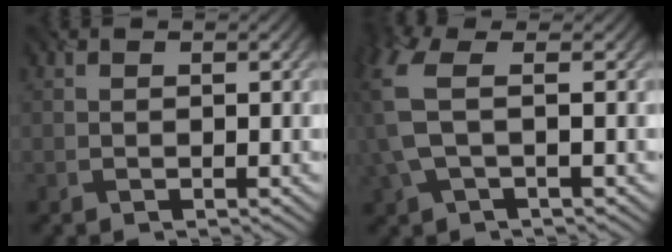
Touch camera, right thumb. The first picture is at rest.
{"total": 6.2, "force": [0.3, 2.8, 5.6], "torque": [-0.149, 0.004, -0.003]}